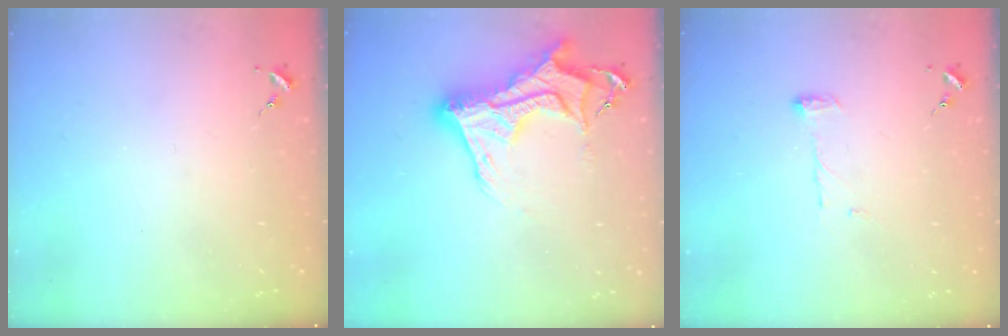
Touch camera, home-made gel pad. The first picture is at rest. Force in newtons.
{"total": 18.2, "press": 18.1, "slide": 1.6}
{"total": 6.3, "press": 6.3, "slide": 0.6}